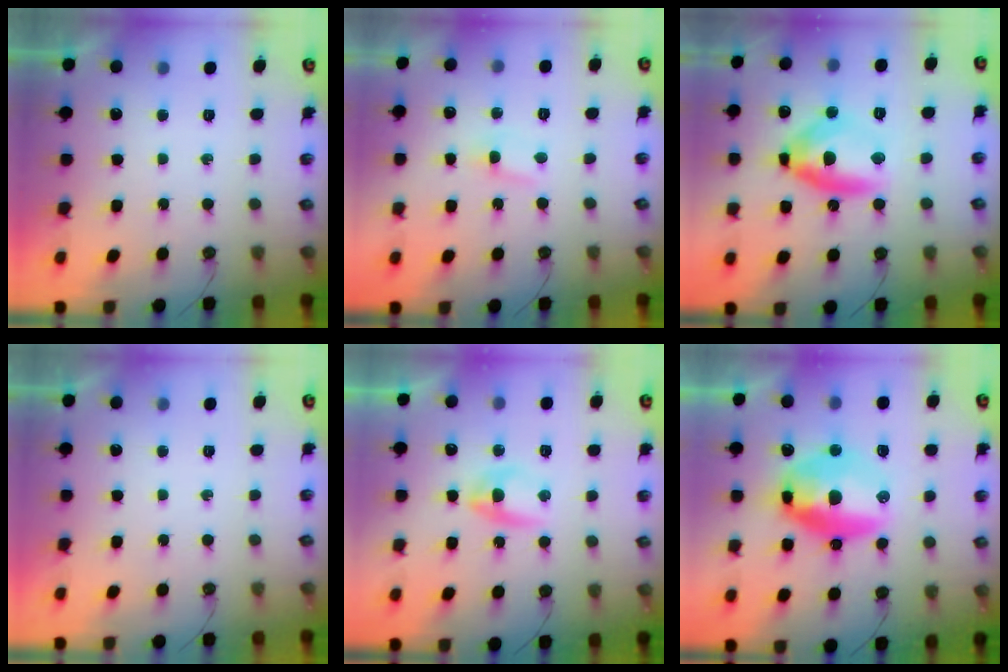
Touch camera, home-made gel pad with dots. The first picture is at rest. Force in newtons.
{"total": 3.2, "press": 3.2, "slide": 0.4}
{"total": 13.4, "press": 13.4, "slide": 1.4}
{"total": 0.0}
{"total": 4.2, "press": 4.1, "slide": 0.9}
{"total": 14.4, "press": 14.4, "slide": 1.1}